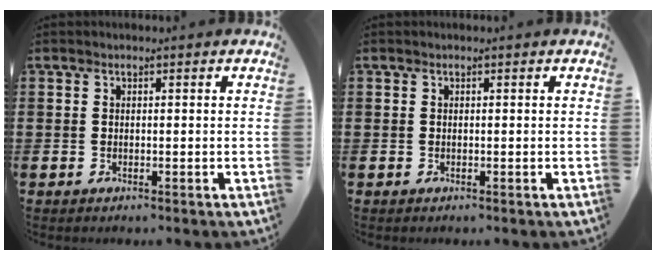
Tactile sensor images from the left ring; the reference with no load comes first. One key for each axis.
{"total": 0.0}